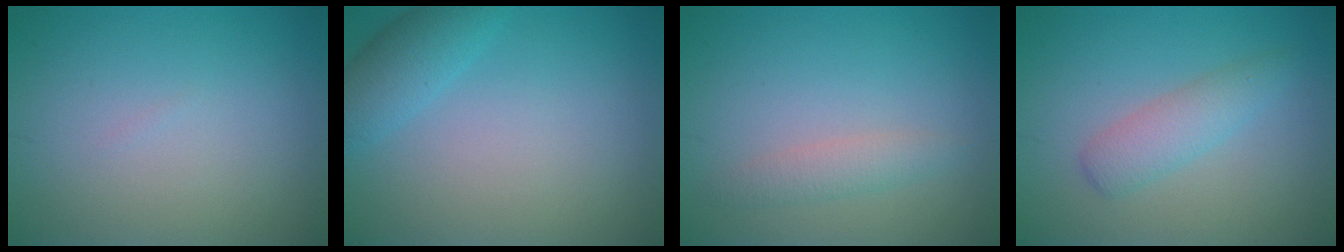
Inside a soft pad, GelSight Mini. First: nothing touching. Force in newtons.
{"total": 3.0, "press": 3.0, "slide": 0.1}
{"total": 1.7, "press": 1.7, "slide": 0.1}
{"total": 2.6, "press": 2.6, "slide": 0.1}